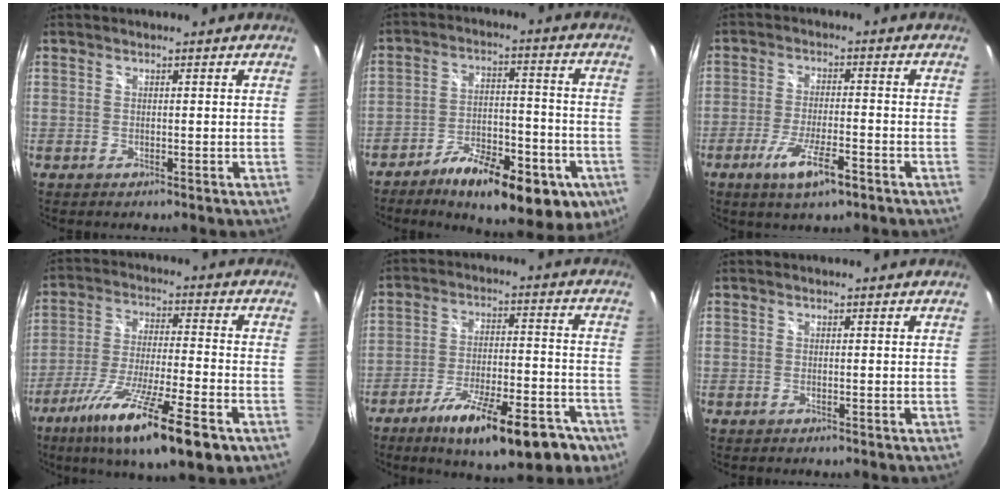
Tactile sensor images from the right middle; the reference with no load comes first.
{"total": 19.2, "force": [-10.7, 7.7, 13.9], "torque": [-0.220, -0.014, -0.148]}
{"total": 8.2, "force": [-4.7, 1.6, 6.5], "torque": [-0.136, -0.015, -0.080]}
{"total": 18.8, "force": [-10.8, 2.8, 15.1], "torque": [-0.279, -0.055, -0.186]}
{"total": 19.0, "force": [-12.0, 5.7, 13.6], "torque": [-0.221, -0.026, -0.171]}
{"total": 0.0}